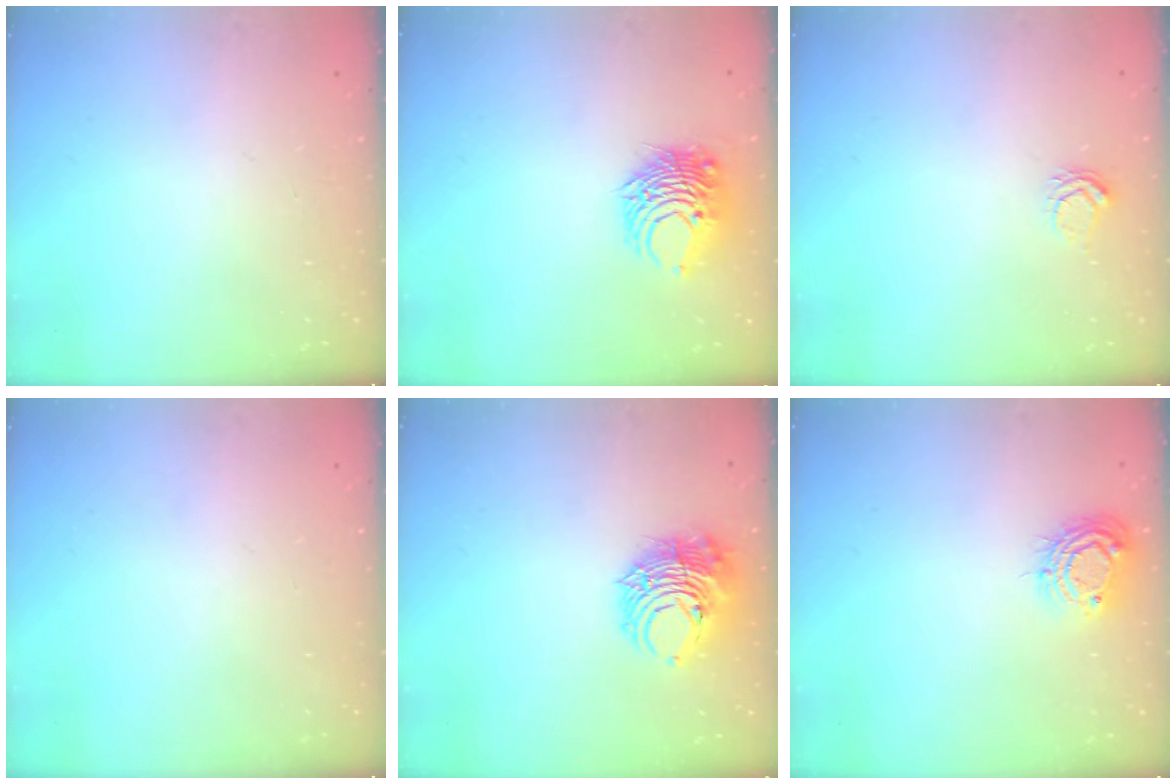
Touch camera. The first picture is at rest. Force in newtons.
{"total": 8.2, "press": 8.2, "slide": 0.7}
{"total": 5.1, "press": 5.1, "slide": 0.6}
{"total": 0.0}
{"total": 11.0, "press": 11.0, "slide": 0.8}
{"total": 9.1, "press": 9.0, "slide": 0.8}